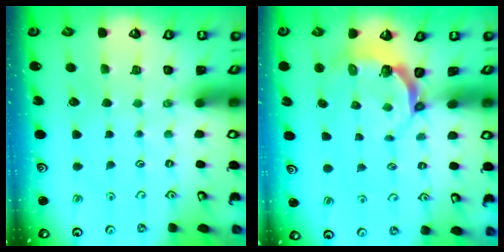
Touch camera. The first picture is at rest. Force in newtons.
{"total": 4.7, "press": 3.7, "slide": 2.9}